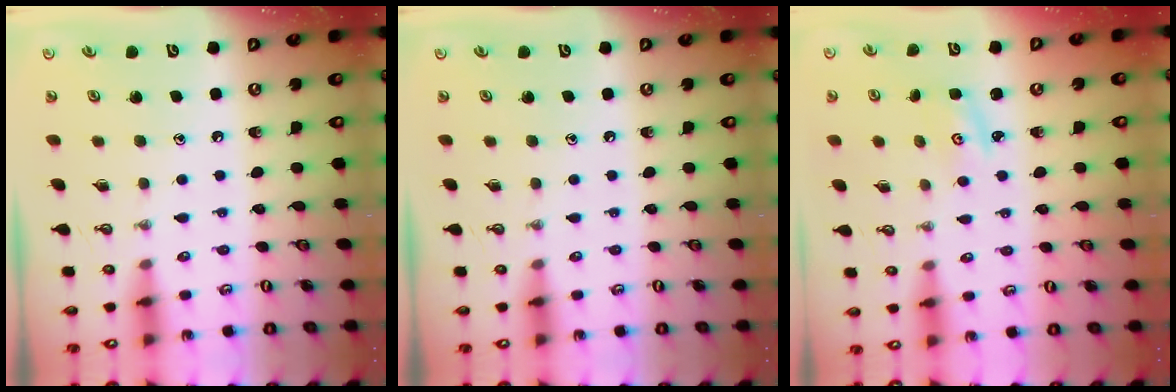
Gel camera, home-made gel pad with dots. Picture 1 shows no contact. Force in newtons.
{"total": 0.0}
{"total": 2.8, "press": 2.8, "slide": 0.3}